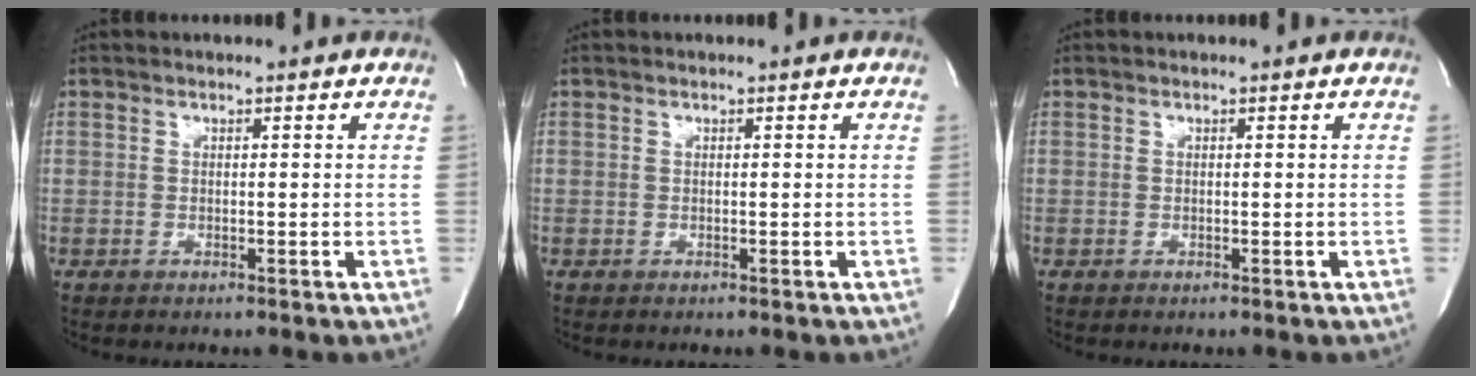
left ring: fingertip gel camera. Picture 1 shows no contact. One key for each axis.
{"total": 0.0}
{"total": 0.0}